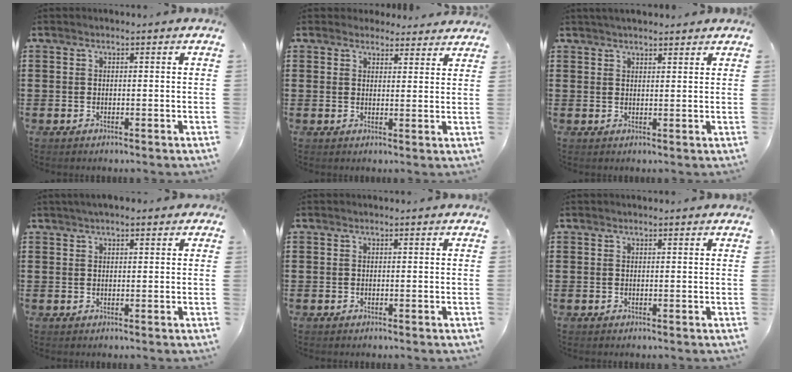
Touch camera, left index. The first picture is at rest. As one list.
[{"total": 3.1, "force": [2.9, 1.1, 0.2], "torque": [-0.005, -0.006, 0.054]}, {"total": 2.2, "force": [2.1, 0.3, 0.6], "torque": [-0.016, 0.004, 0.039]}, {"total": 1.9, "force": [1.3, 0.6, 1.2], "torque": [-0.025, 0.008, 0.023]}, {"total": 0.0}, {"total": 0.0}]